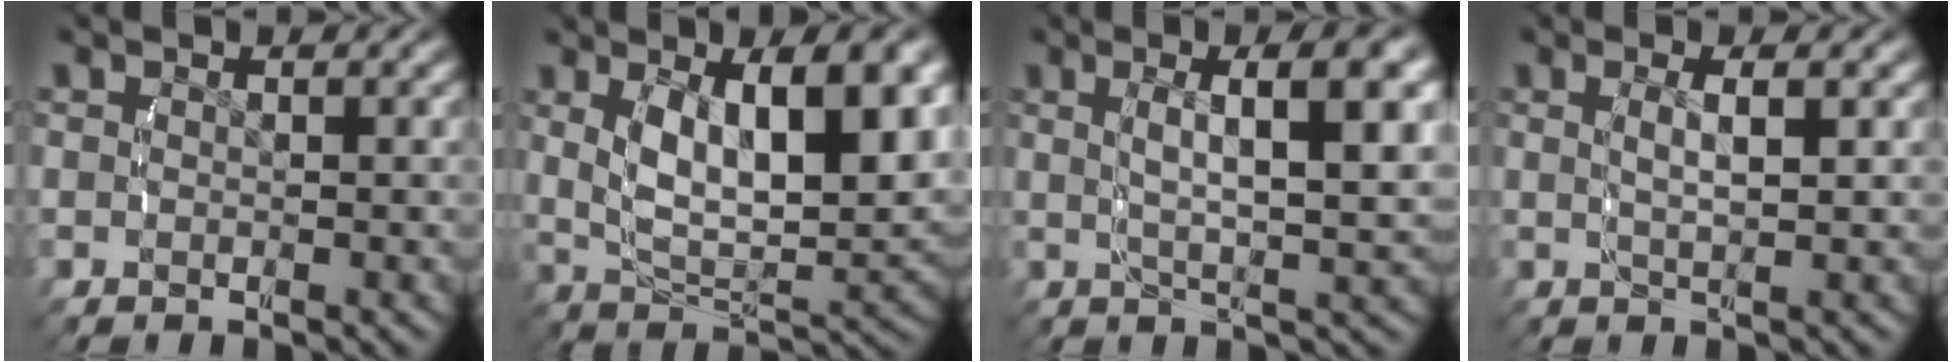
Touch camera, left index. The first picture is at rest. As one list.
[{"total": 10.0, "force": [0.9, 5.2, 8.5], "torque": [-0.158, -0.017, 0.028]}, {"total": 6.8, "force": [1.5, 1.0, 6.5], "torque": [-0.088, 0.009, 0.029]}, {"total": 2.7, "force": [0.7, 0.2, 2.6], "torque": [-0.046, -0.004, 0.019]}]